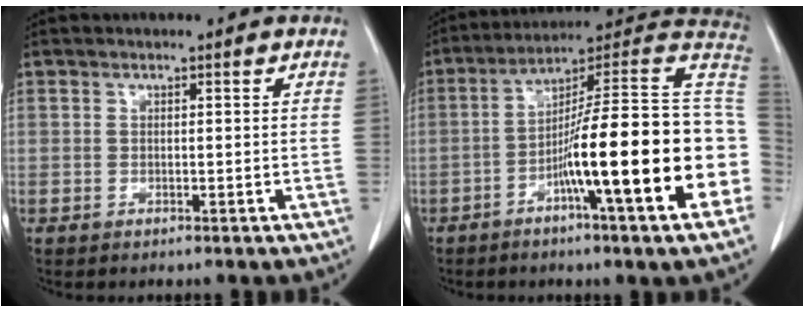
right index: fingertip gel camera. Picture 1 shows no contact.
{"total": 23.3, "force": [-6.1, 0.6, 22.5], "torque": [-0.252, 0.015, -0.101]}